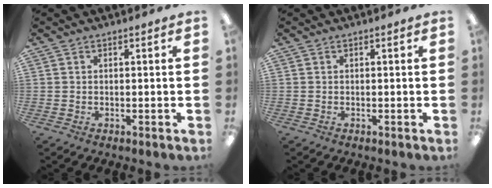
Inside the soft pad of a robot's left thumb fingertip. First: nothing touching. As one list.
[{"total": 0.0}]